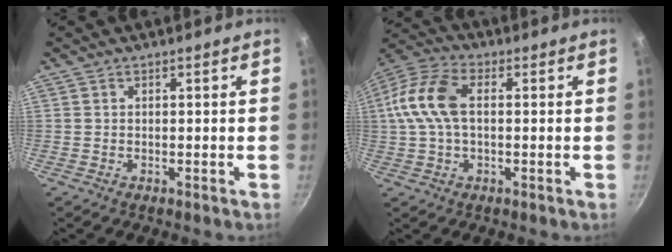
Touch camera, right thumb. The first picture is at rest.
{"total": 12.2, "force": [1.3, 7.1, 9.9], "torque": [-0.203, 0.027, 0.009]}